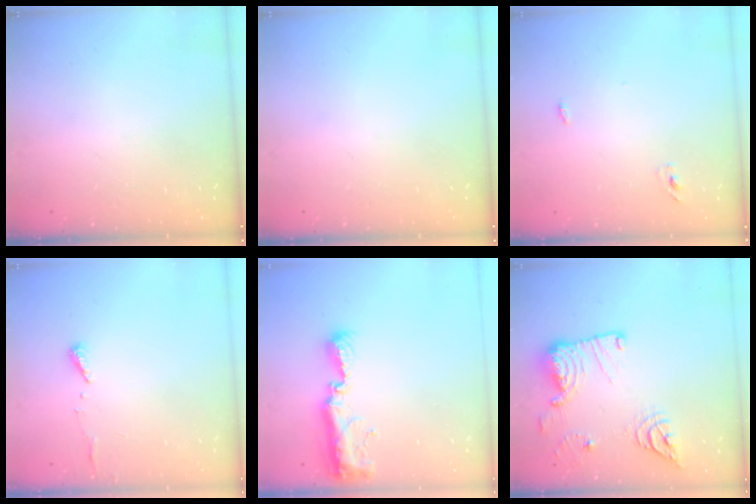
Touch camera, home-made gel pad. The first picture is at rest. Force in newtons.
{"total": 0.0}
{"total": 3.0, "press": 2.8, "slide": 1.1}
{"total": 6.3, "press": 6.3, "slide": 0.5}
{"total": 12.8, "press": 11.4, "slide": 5.9}
{"total": 17.4, "press": 17.2, "slide": 2.7}